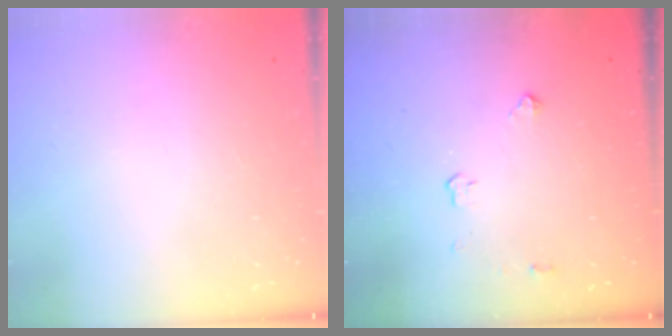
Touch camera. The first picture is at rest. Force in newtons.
{"total": 3.6, "press": 3.5, "slide": 0.5}